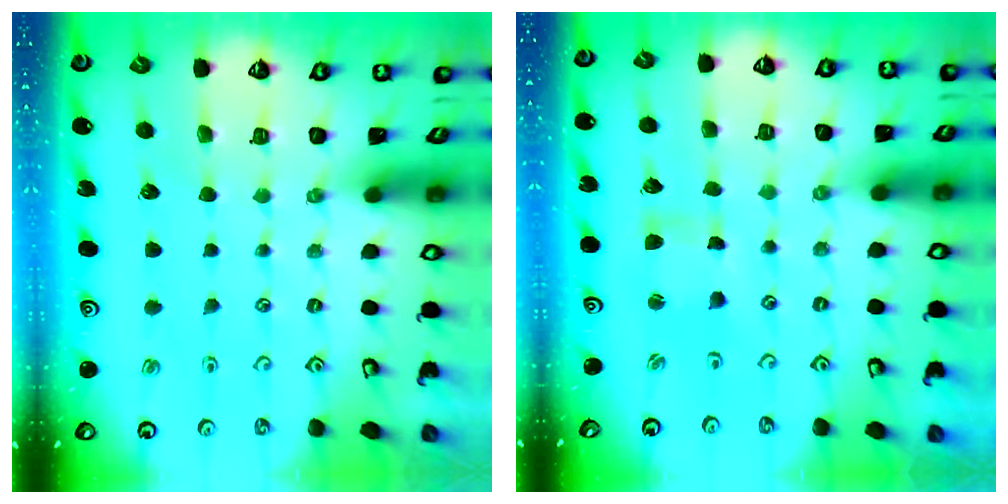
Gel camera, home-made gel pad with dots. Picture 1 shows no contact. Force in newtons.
{"total": 3.3, "press": 3.2, "slide": 0.4}